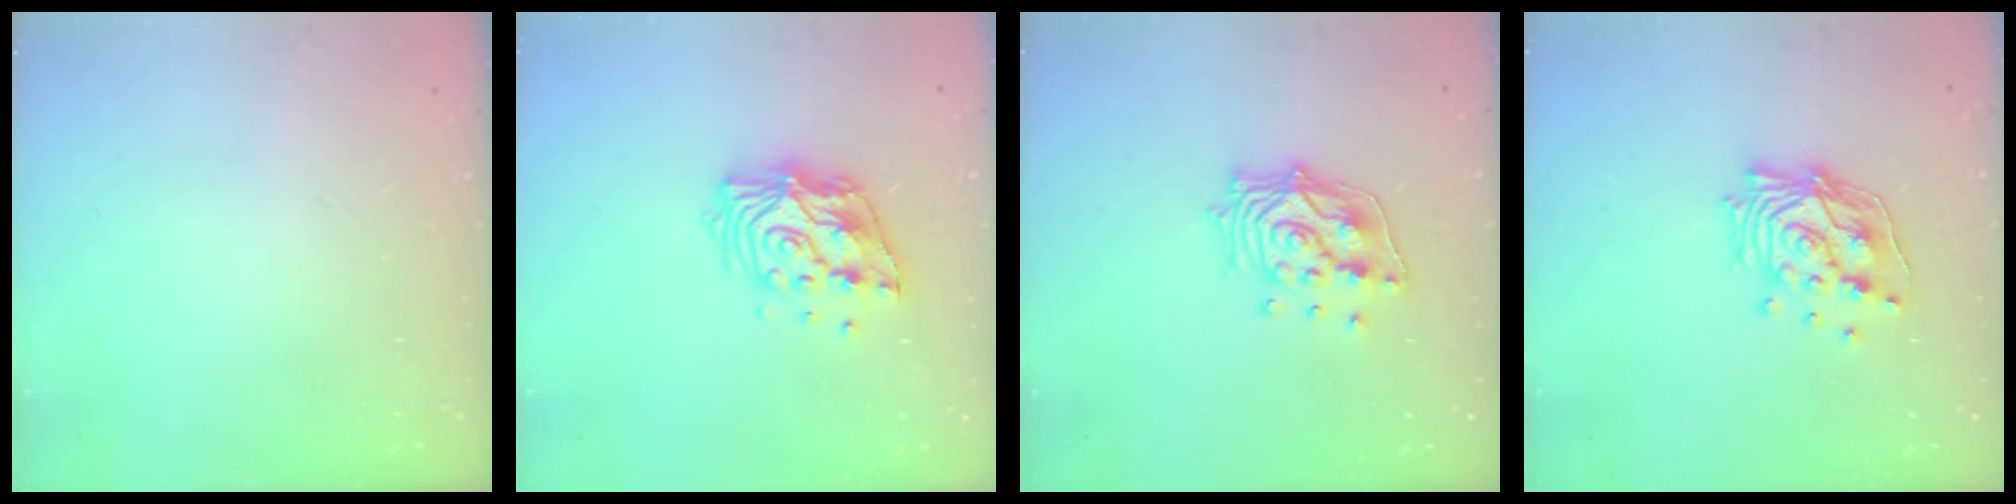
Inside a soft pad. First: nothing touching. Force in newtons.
{"total": 13.0, "press": 12.9, "slide": 1.1}
{"total": 13.9, "press": 13.8, "slide": 1.8}
{"total": 15.0, "press": 14.9, "slide": 2.0}